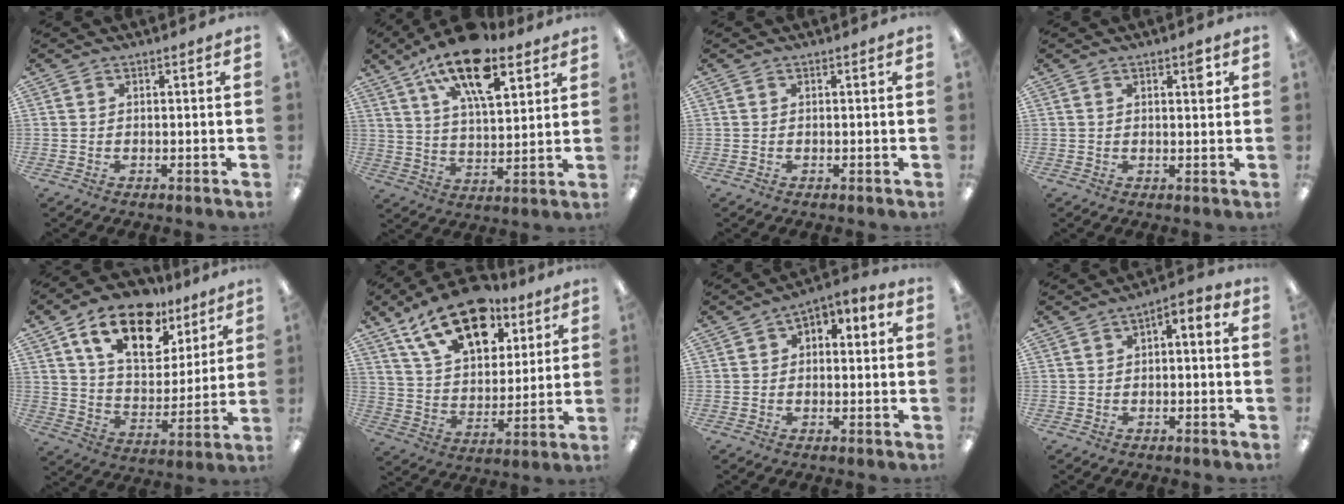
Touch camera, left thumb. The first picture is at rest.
{"total": 17.8, "force": [11.1, 7.3, 11.8], "torque": [-0.192, -0.050, 0.186]}
{"total": 0.0}
{"total": 3.8, "force": [1.7, 1.5, 3.1], "torque": [-0.034, -0.006, 0.019]}
{"total": 18.9, "force": [11.4, 10.4, 11.0], "torque": [-0.188, -0.043, 0.199]}
{"total": 19.9, "force": [12.5, 10.9, 11.1], "torque": [-0.181, -0.054, 0.221]}
{"total": 3.0, "force": [-0.1, 2.5, 1.8], "torque": [-0.021, 0.003, -0.005]}
{"total": 2.8, "force": [-1.3, 1.5, 1.9], "torque": [-0.031, 0.012, -0.026]}